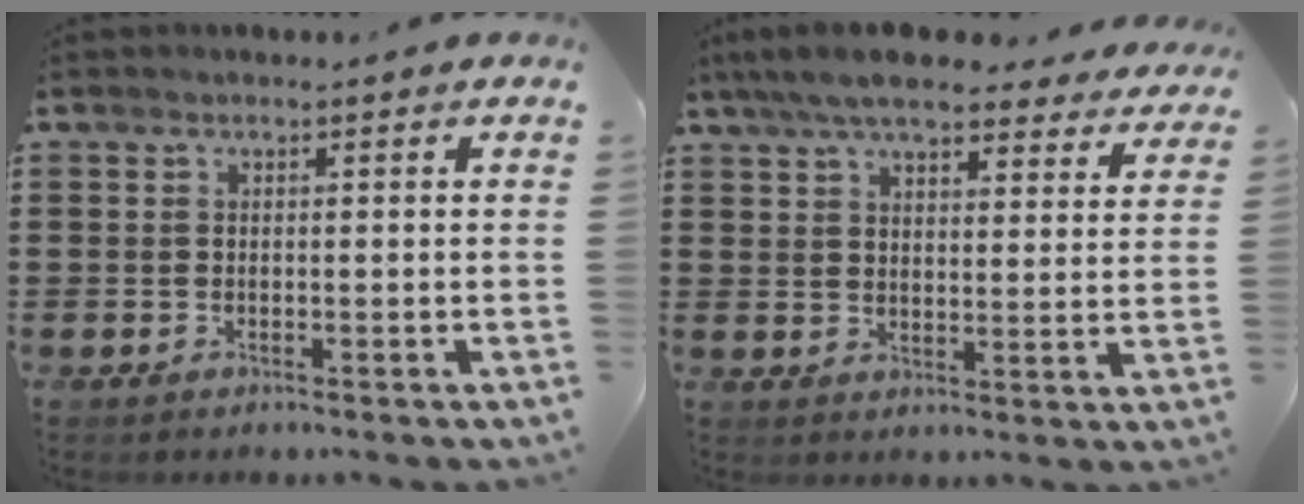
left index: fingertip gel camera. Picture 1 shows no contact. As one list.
[{"total": 7.8, "force": [6.9, 1.3, 3.4], "torque": [-0.081, -0.023, 0.125]}]